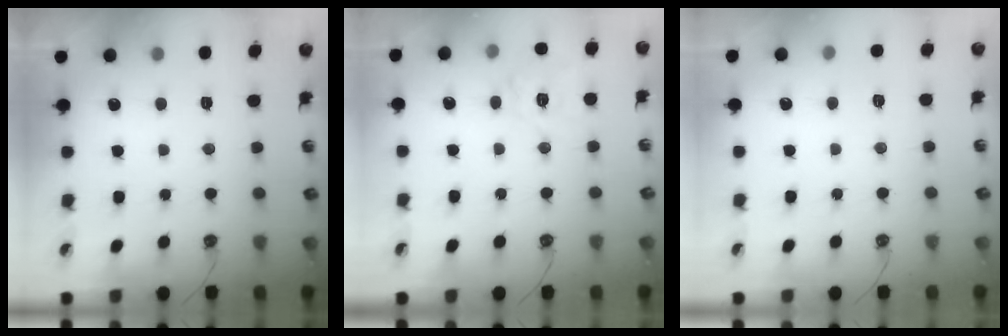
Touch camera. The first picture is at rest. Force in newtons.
{"total": 12.2, "press": 12.1, "slide": 1.5}
{"total": 2.7, "press": 2.6, "slide": 0.3}